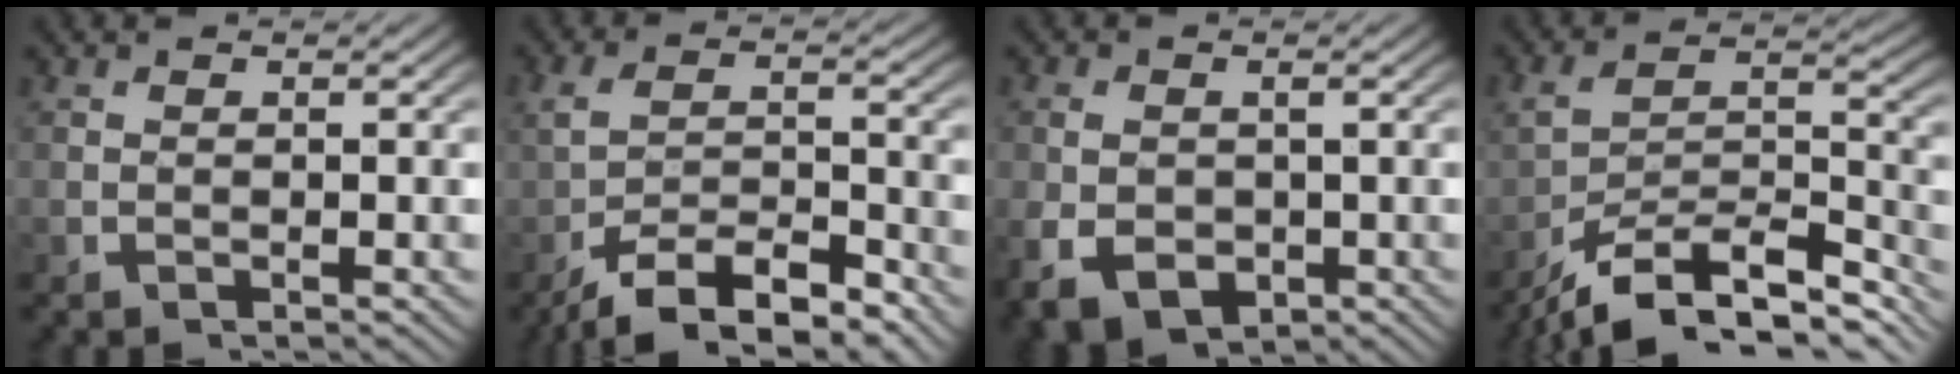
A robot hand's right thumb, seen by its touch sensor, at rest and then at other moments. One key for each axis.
{"total": 7.5, "fx": -4.6, "fy": 3.5, "fz": 4.7, "tx": -0.089, "ty": -0.019, "tz": -0.067}
{"total": 5.8, "fx": -1.8, "fy": 4.2, "fz": 3.6, "tx": -0.083, "ty": -0.036, "tz": -0.006}
{"total": 12.0, "fx": -7.7, "fy": 5.6, "fz": 7.3, "tx": -0.131, "ty": -0.039, "tz": -0.099}